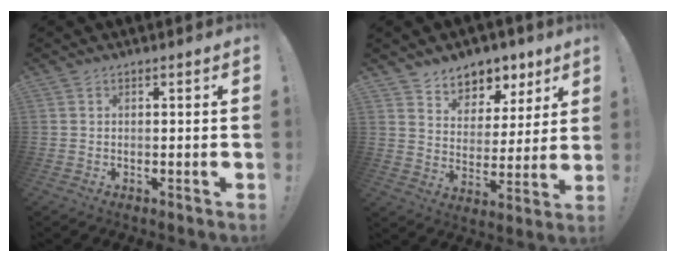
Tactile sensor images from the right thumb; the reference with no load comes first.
{"total": 8.3, "force": [6.1, 5.5, 1.3], "torque": [-0.016, -0.053, 0.118]}